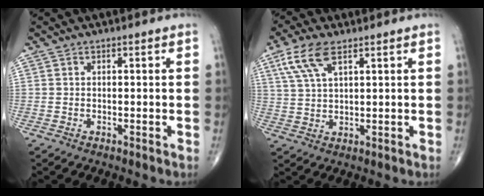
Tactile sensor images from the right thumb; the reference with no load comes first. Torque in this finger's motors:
{"motor_torque": [-0.53, 0.70, 0.72, 0.59, 0.06]}